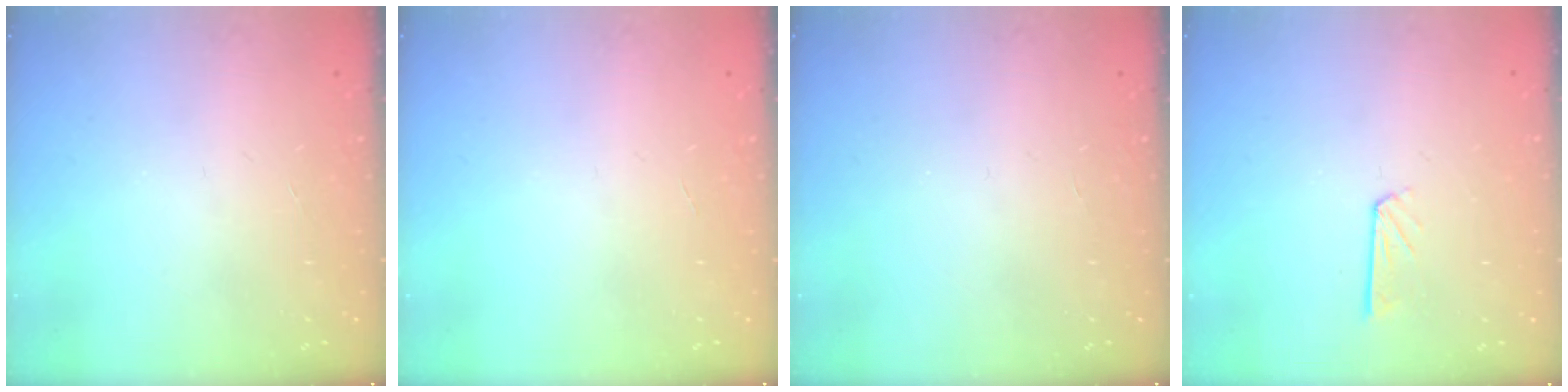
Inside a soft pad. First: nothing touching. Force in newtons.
{"total": 0.0}
{"total": 0.0}
{"total": 3.9, "press": 3.9, "slide": 0.3}